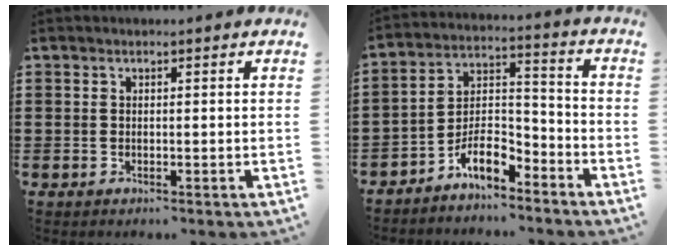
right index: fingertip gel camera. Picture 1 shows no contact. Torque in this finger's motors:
{"motor_torque": [0.03, 0.27, 0.14, 0.04]}